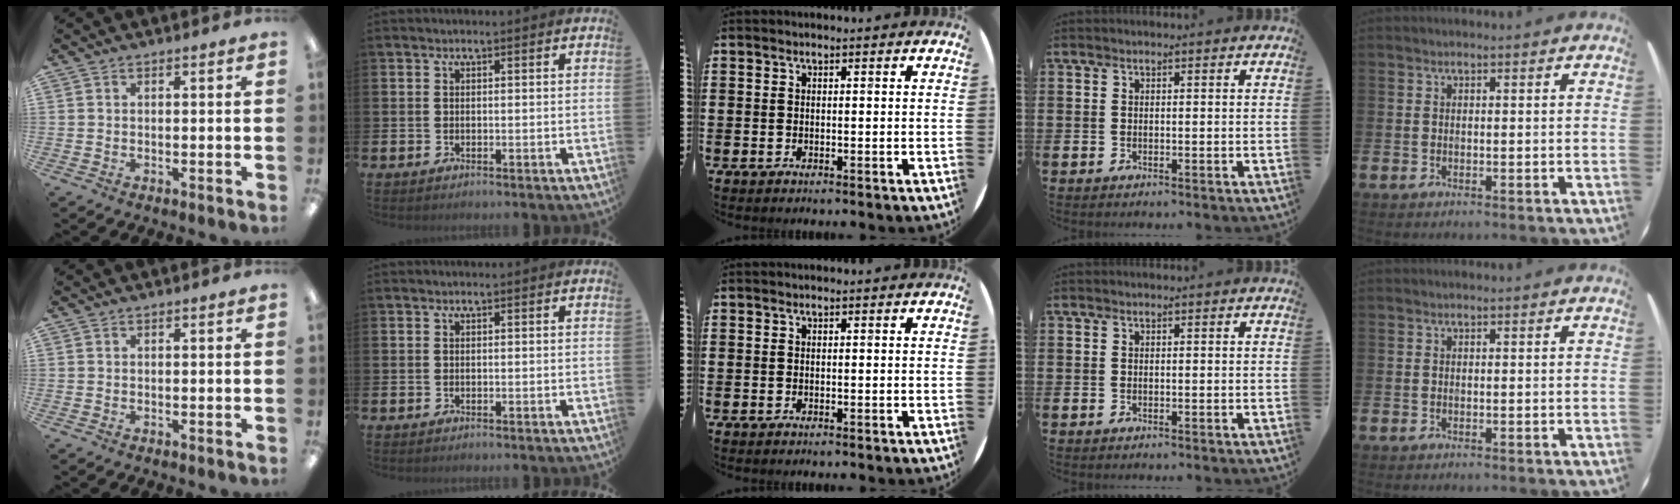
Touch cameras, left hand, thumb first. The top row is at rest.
{}